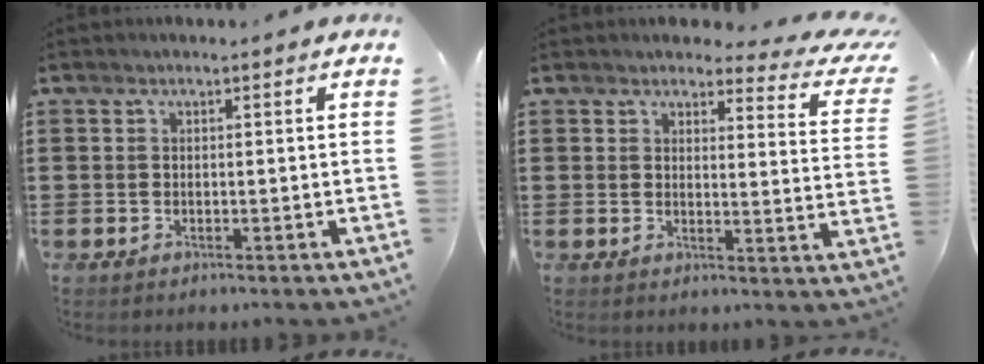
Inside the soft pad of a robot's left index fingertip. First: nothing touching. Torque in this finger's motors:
{"motor_torque": [0.95, -1.19, 0.29, 0.03]}